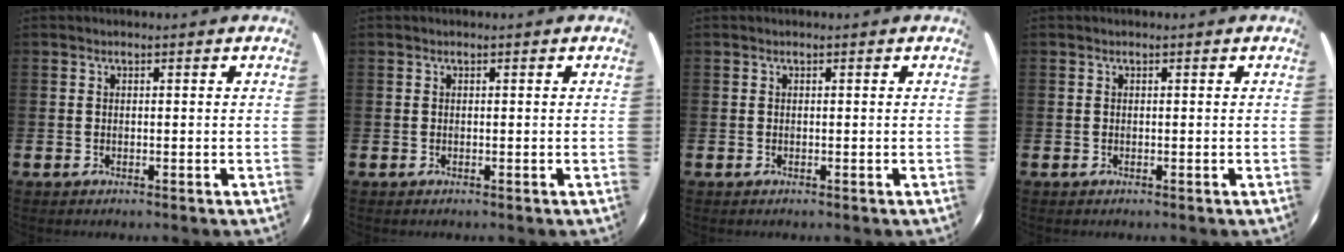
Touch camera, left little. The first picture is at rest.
{"total": 0.0}
{"total": 0.0}
{"total": 0.0}